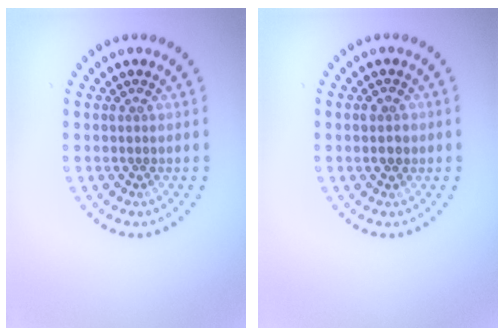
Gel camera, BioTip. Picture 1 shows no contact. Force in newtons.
{"total": 1.5, "press": 1.4, "slide": 0.5}